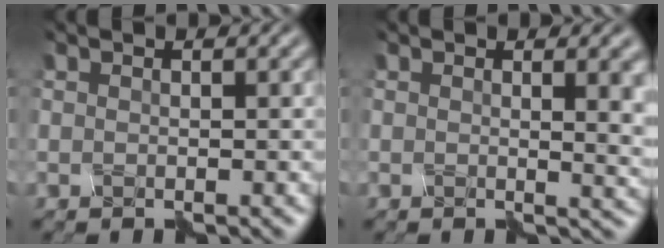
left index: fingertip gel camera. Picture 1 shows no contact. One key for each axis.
{"total": 4.4, "fx": 1.5, "fy": 1.7, "fz": 3.7, "tx": -0.018, "ty": 0.000, "tz": 0.024}